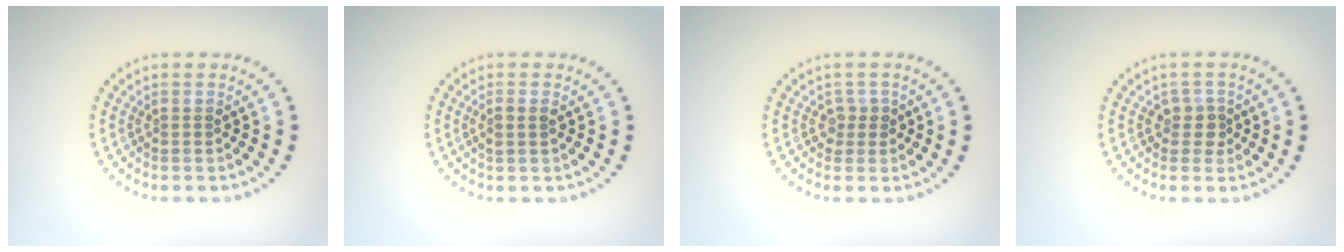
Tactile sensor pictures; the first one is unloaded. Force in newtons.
{"total": 1.2, "press": 1.1, "slide": 0.4}
{"total": 1.4, "press": 1.0, "slide": 0.9}
{"total": 1.8, "press": 1.5, "slide": 1.1}